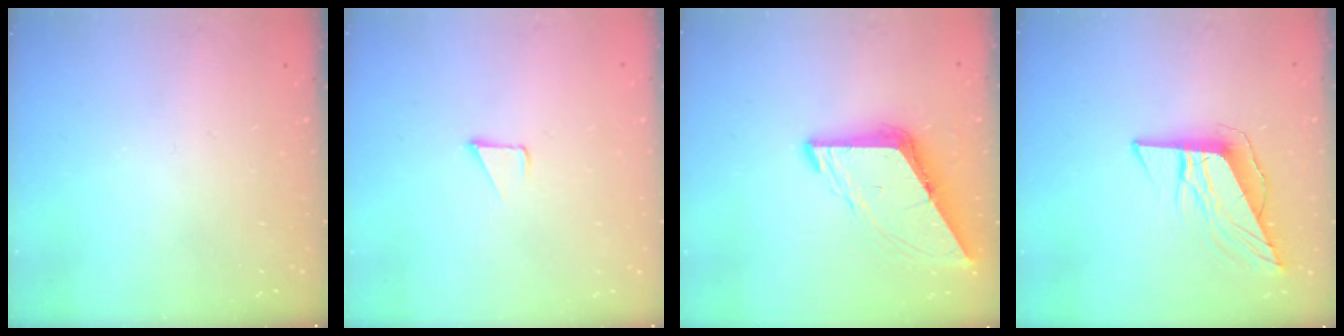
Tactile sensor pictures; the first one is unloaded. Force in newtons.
{"total": 1.5, "press": 1.5, "slide": 0.1}
{"total": 9.1, "press": 9.0, "slide": 1.1}
{"total": 9.3, "press": 9.2, "slide": 1.6}